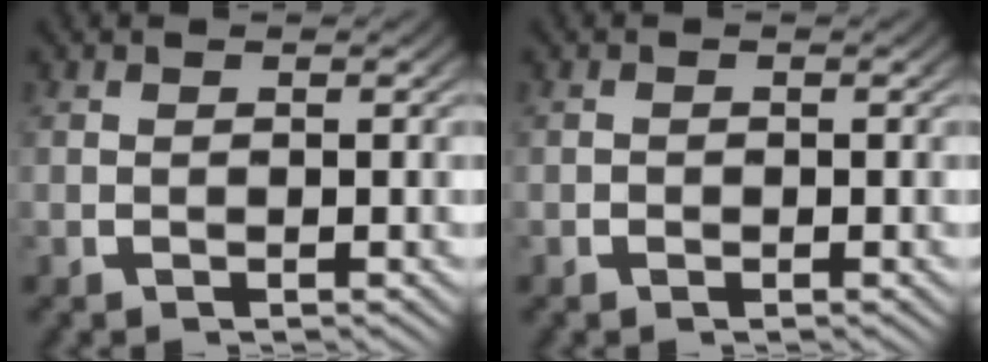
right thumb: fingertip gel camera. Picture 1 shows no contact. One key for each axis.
{"total": 0.6, "fx": -0.5, "fy": 0.3, "fz": 0.0, "tx": -0.002, "ty": -0.001, "tz": -0.011}